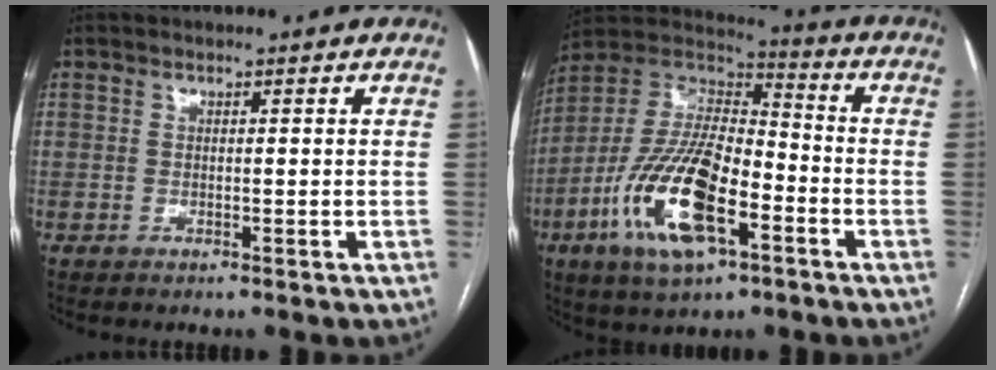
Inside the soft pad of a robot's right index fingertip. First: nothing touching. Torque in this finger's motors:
{"motor_torque": [1.98, -0.16, 0.75, 0.21]}